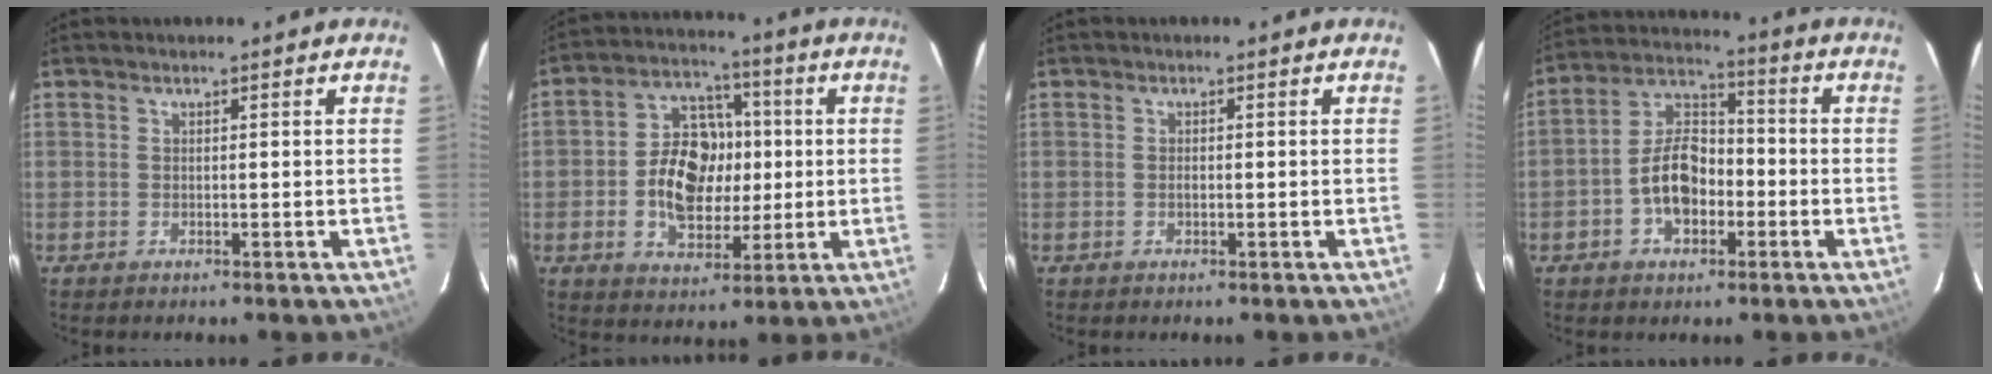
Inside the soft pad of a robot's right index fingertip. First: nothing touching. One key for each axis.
{"total": 13.2, "fx": -0.5, "fy": 9.4, "fz": 9.2, "tx": -0.177, "ty": 0.029, "tz": -0.001}
{"total": 0.6, "fx": -0.2, "fy": 0.3, "fz": 0.4, "tx": -0.007, "ty": 0.000, "tz": -0.003}
{"total": 10.1, "fx": -3.3, "fy": 6.2, "fz": 7.2, "tx": -0.140, "ty": 0.028, "tz": -0.053}